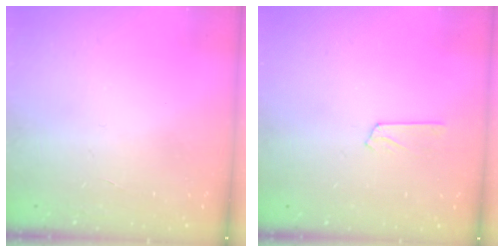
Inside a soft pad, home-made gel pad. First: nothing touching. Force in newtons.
{"total": 2.5, "press": 2.4, "slide": 0.3}